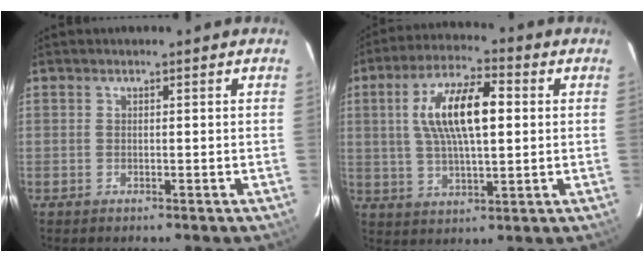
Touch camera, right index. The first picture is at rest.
{"total": 13.4, "force": [2.3, 4.7, 12.3], "torque": [-0.227, 0.016, 0.042]}